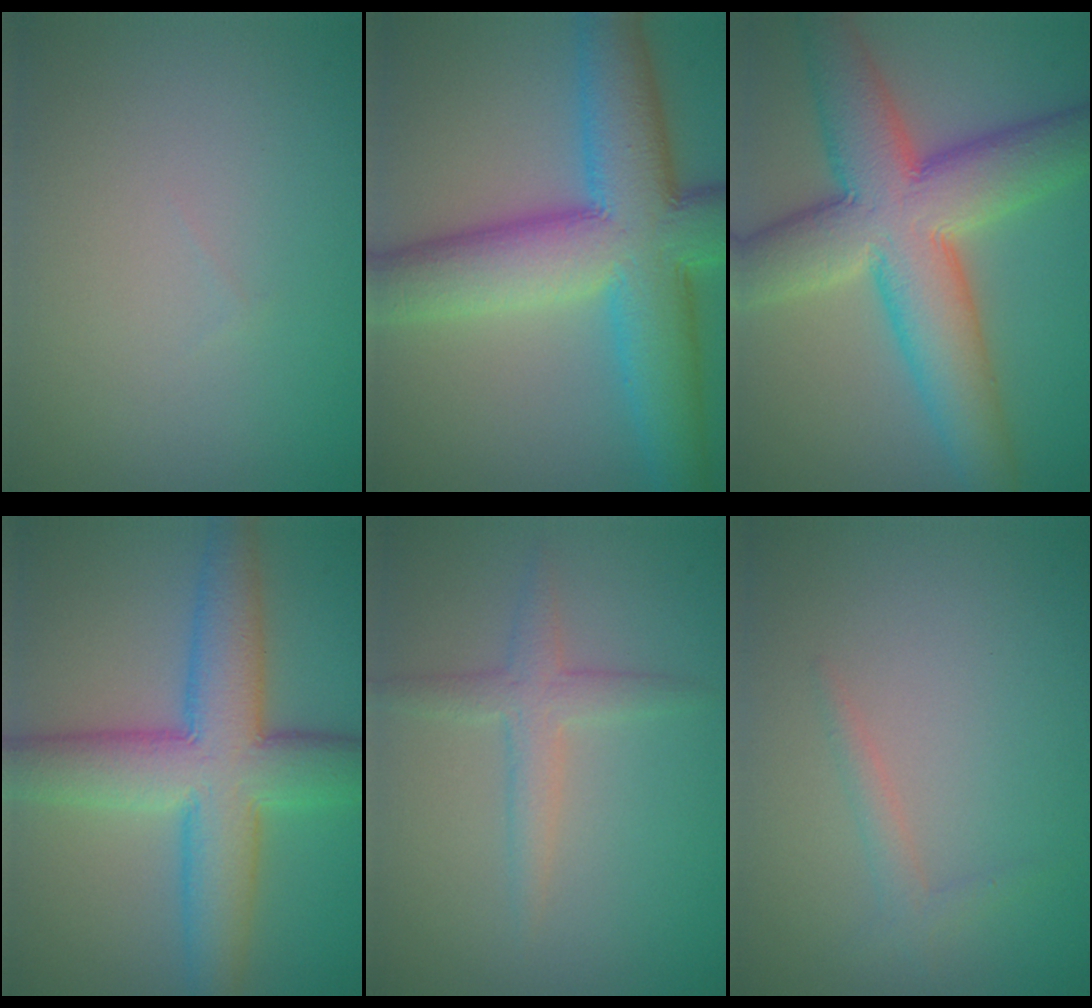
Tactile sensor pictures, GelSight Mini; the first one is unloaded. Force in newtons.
{"total": 11.9, "press": 11.9, "slide": 0.2}
{"total": 11.0, "press": 11.0, "slide": 0.4}
{"total": 8.9, "press": 8.9, "slide": 0.2}
{"total": 2.4, "press": 2.4, "slide": 0.0}
{"total": 1.3, "press": 1.3, "slide": 0.1}